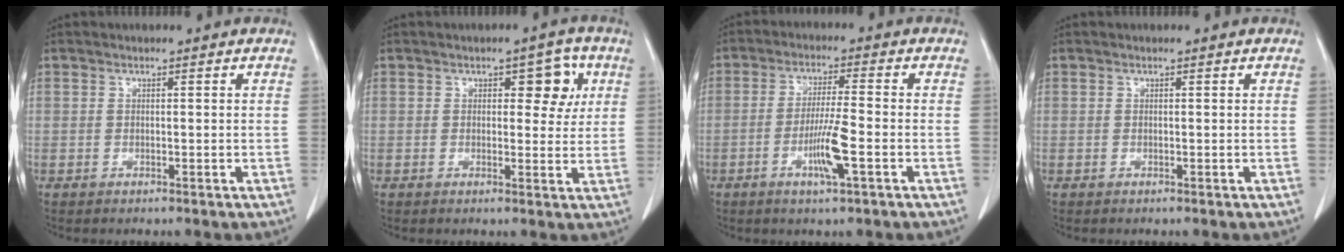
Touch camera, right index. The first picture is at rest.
{"total": 4.9, "force": [1.7, 2.6, 3.8], "torque": [-0.039, 0.012, 0.021]}
{"total": 9.7, "force": [-3.1, -0.1, 9.2], "torque": [-0.178, -0.014, -0.060]}
{"total": 0.0}